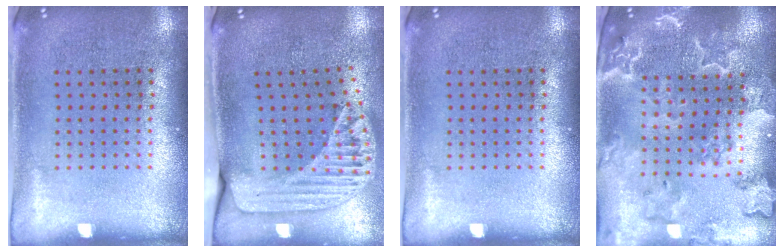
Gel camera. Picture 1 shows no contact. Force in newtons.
{"total": 1.8, "press": 1.5, "slide": 1.0}
{"total": 0.0}
{"total": 3.3, "press": 2.9, "slide": 1.5}